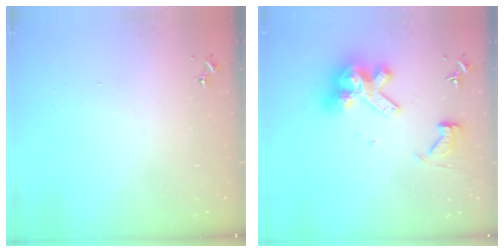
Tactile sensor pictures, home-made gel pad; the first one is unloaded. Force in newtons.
{"total": 14.7, "press": 14.6, "slide": 1.8}